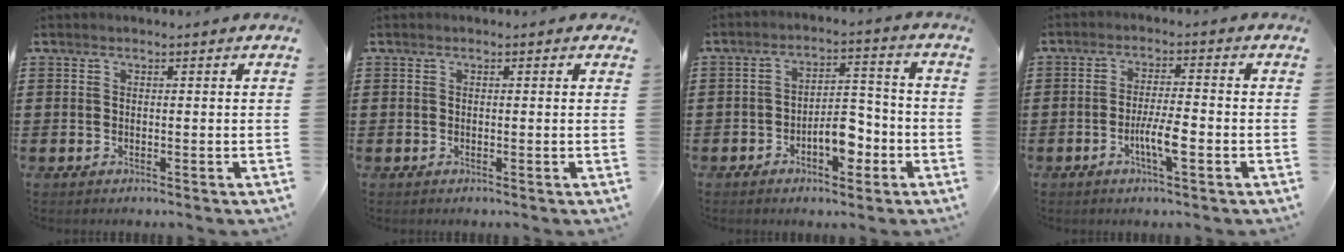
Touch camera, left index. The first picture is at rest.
{"total": 0.0}
{"total": 6.7, "force": [-2.9, 3.4, 4.9], "torque": [-0.080, 0.010, -0.056]}
{"total": 5.1, "force": [-1.8, 1.0, 4.7], "torque": [-0.091, 0.000, -0.036]}